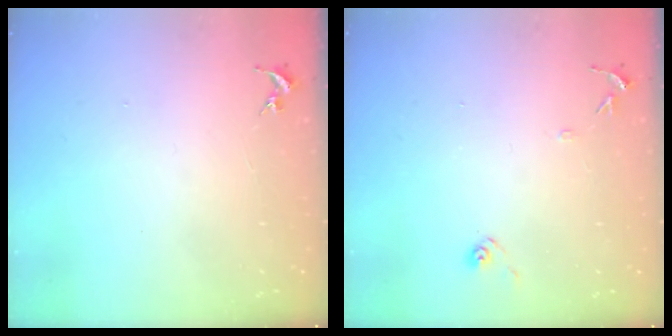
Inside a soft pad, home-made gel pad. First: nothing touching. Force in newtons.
{"total": 7.3, "press": 7.3, "slide": 0.5}